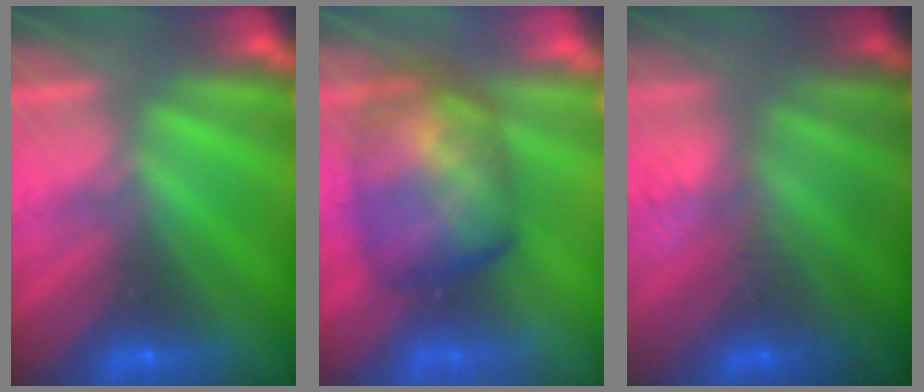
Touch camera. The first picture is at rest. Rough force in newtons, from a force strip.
{"total": 7.2}
{"total": 2.8}